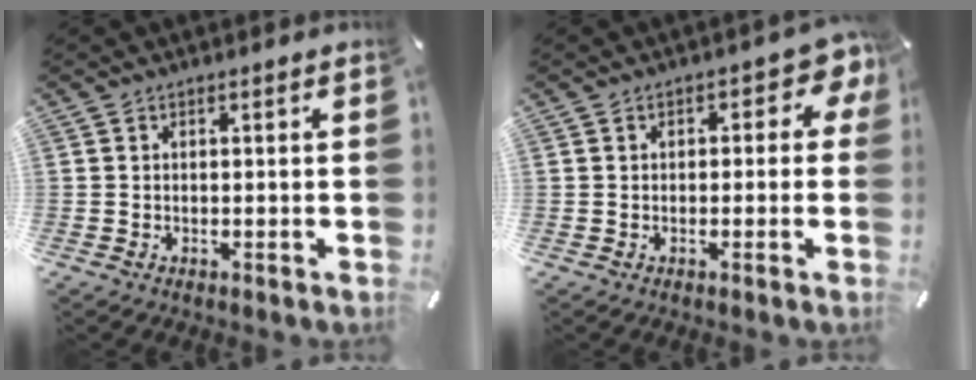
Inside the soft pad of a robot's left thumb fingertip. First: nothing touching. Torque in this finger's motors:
{"motor_torque": [0.79, 0.71, -0.02, -0.07, 0.05]}